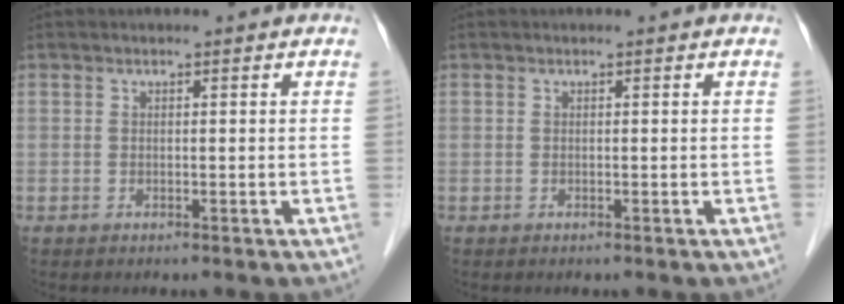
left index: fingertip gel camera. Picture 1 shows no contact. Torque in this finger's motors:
{"motor_torque": [0.00, 0.00, 0.00, 0.00]}